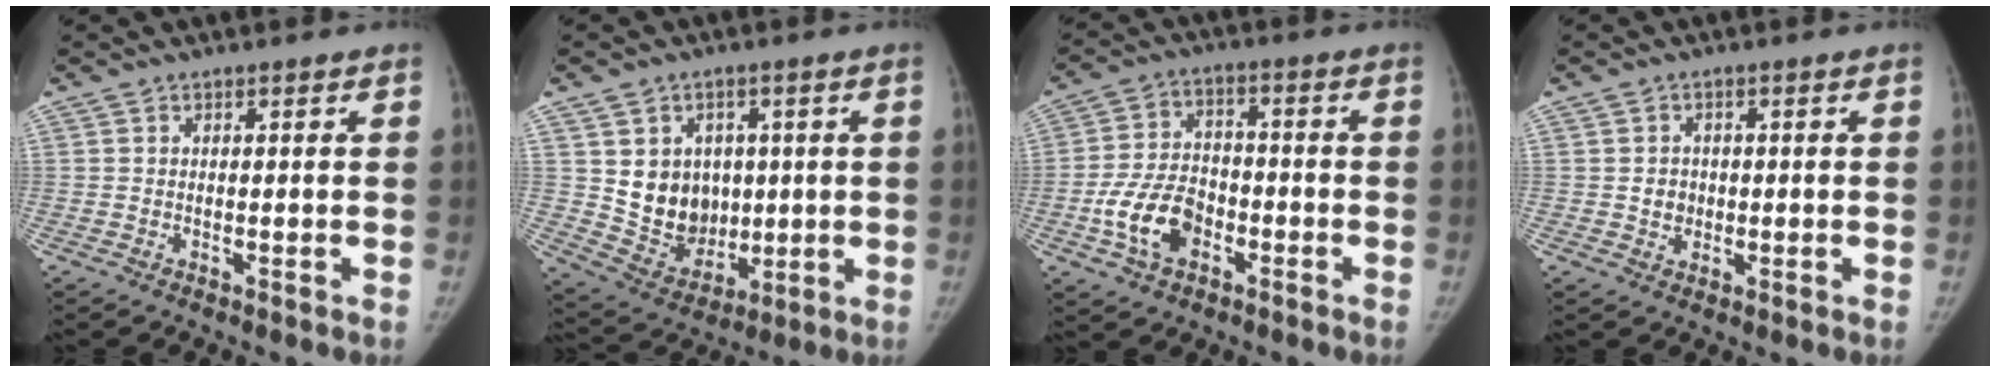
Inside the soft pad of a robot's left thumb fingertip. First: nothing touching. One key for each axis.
{"total": 11.3, "fx": 1.9, "fy": 9.7, "fz": 5.6, "tx": -0.042, "ty": -0.014, "tz": 0.056}
{"total": 10.4, "fx": -4.0, "fy": 6.9, "fz": 6.6, "tx": -0.113, "ty": 0.026, "tz": -0.074}
{"total": 2.6, "fx": -0.1, "fy": 2.5, "fz": 0.9, "tx": 0.004, "ty": 0.005, "tz": 0.000}